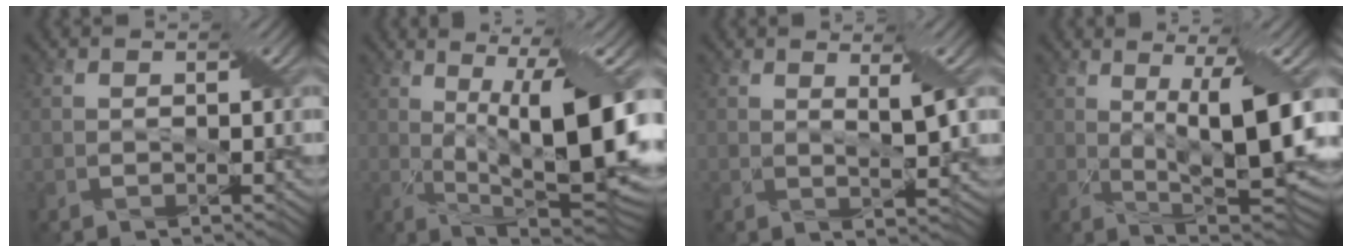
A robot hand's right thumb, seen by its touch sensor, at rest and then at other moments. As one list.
[{"total": 16.4, "force": [1.4, 5.0, 15.6], "torque": [-0.231, 0.010, 0.028]}, {"total": 3.4, "force": [1.3, 0.5, 3.0], "torque": [-0.061, 0.000, 0.025]}, {"total": 12.6, "force": [1.6, 3.3, 12.1], "torque": [-0.194, 0.003, 0.033]}]